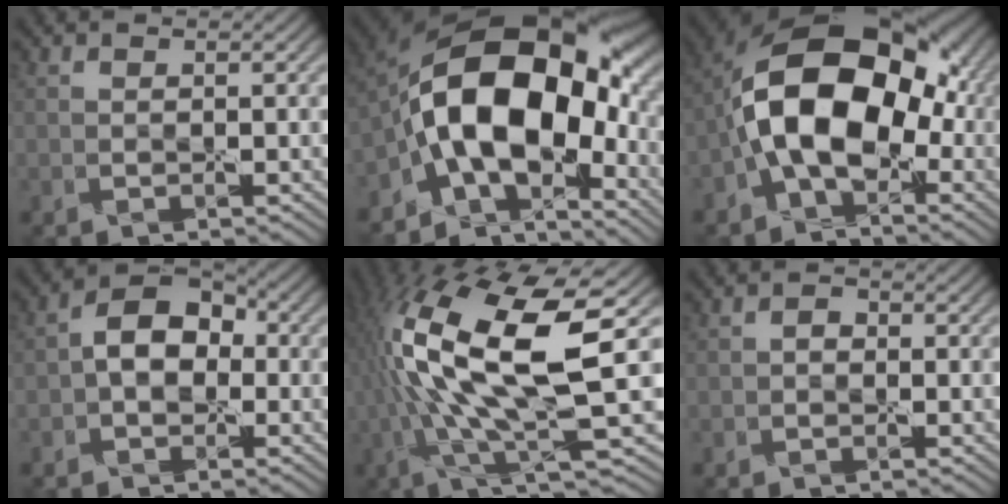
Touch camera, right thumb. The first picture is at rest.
{"total": 17.4, "force": [-2.8, 10.6, 13.4], "torque": [-0.212, 0.001, -0.060]}
{"total": 15.3, "force": [-1.8, 9.6, 11.8], "torque": [-0.201, 0.013, -0.045]}
{"total": 6.0, "force": [-0.5, 4.2, 4.3], "torque": [-0.071, 0.009, -0.018]}
{"total": 17.0, "force": [1.1, 5.0, 16.2], "torque": [-0.342, 0.008, 0.024]}
{"total": 1.0, "force": [-0.3, 0.8, 0.6], "torque": [-0.010, 0.000, -0.009]}